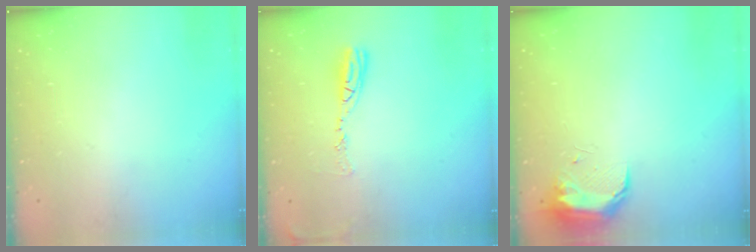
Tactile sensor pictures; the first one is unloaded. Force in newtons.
{"total": 8.9, "press": 8.9, "slide": 0.8}
{"total": 8.9, "press": 8.8, "slide": 1.1}